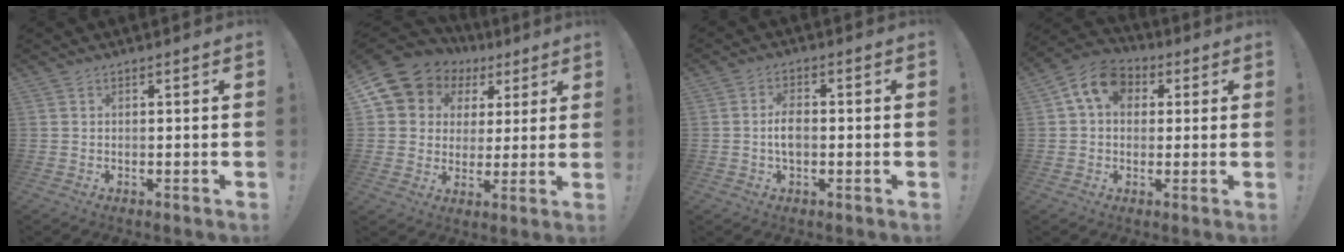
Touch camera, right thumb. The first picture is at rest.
{"total": 9.3, "force": [4.4, 7.9, 2.3], "torque": [-0.035, -0.034, 0.089]}
{"total": 5.0, "force": [-0.9, 2.7, 4.1], "torque": [-0.084, 0.006, -0.019]}
{"total": 10.7, "force": [3.4, 8.1, 6.2], "torque": [-0.096, 0.000, 0.067]}